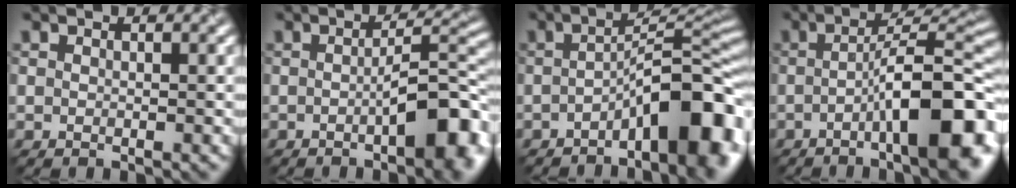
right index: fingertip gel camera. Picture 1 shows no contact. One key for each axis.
{"total": 7.0, "fx": -2.0, "fy": 1.8, "fz": 6.5, "tx": -0.086, "ty": 0.007, "tz": -0.032}
{"total": 9.7, "fx": -4.1, "fy": 2.7, "fz": 8.3, "tx": -0.107, "ty": 0.020, "tz": -0.071}
{"total": 11.1, "fx": -3.2, "fy": 2.8, "fz": 10.3, "tx": -0.137, "ty": 0.013, "tz": -0.052}